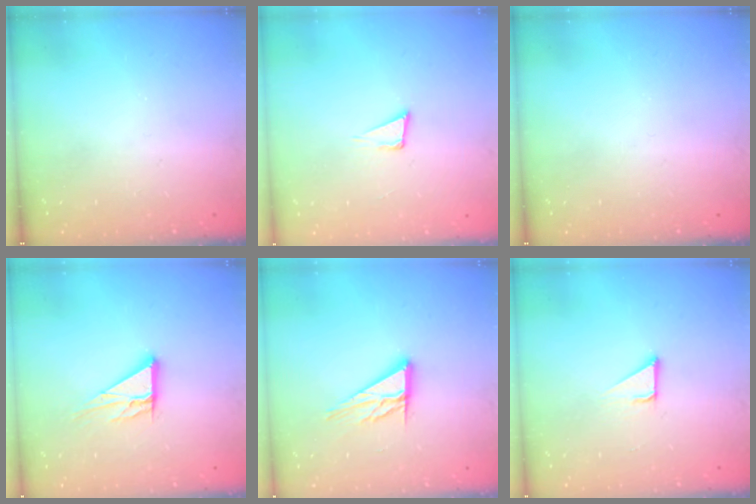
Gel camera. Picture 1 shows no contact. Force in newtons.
{"total": 3.9, "press": 2.6, "slide": 2.9}
{"total": 0.0}
{"total": 10.3, "press": 10.2, "slide": 1.0}
{"total": 10.9, "press": 10.9, "slide": 1.0}
{"total": 2.1, "press": 2.1, "slide": 0.1}